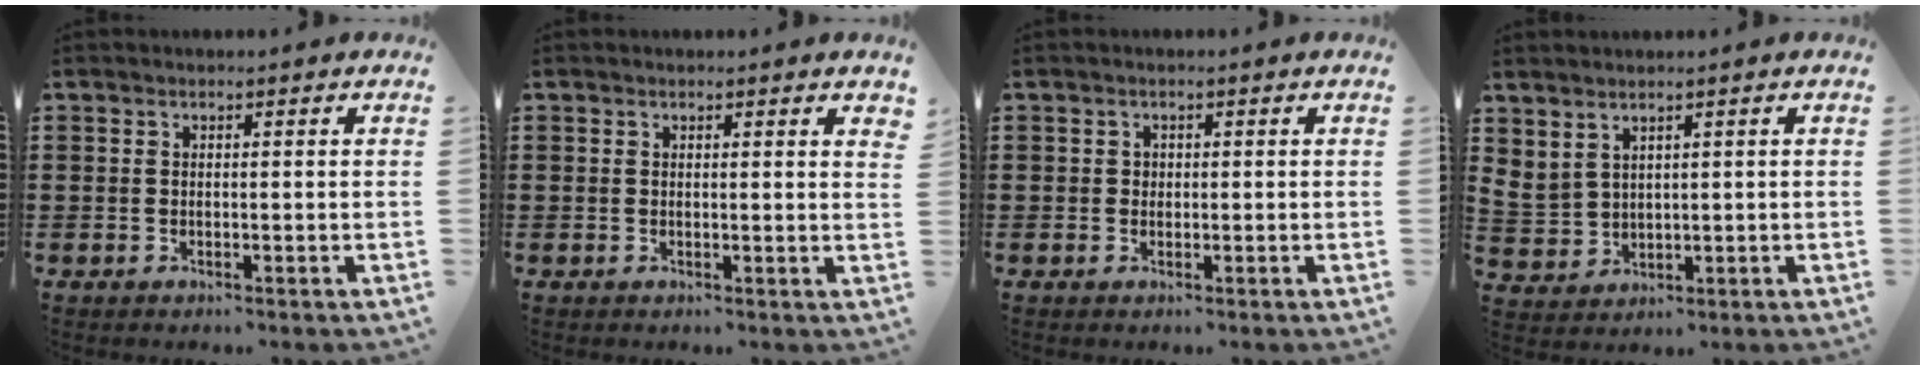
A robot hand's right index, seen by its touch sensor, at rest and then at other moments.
{"total": 0.7, "force": [0.5, 0.0, 0.5], "torque": [-0.010, 0.000, 0.010]}
{"total": 0.8, "force": [0.2, 0.7, 0.2], "torque": [-0.006, 0.003, 0.004]}
{"total": 2.6, "force": [2.1, 1.5, 0.4], "torque": [-0.020, 0.001, 0.040]}